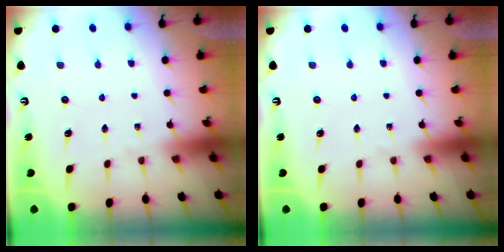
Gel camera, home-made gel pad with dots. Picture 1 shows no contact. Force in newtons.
{"total": 0.0}